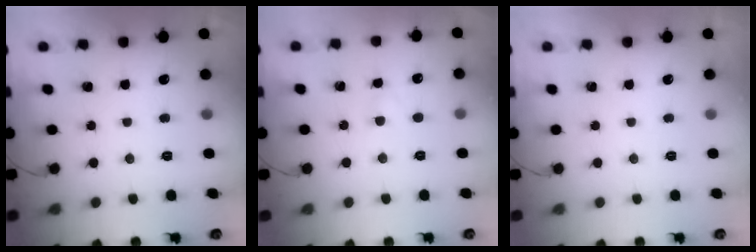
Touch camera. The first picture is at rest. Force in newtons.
{"total": 1.8, "press": 1.5, "slide": 0.9}
{"total": 0.0}